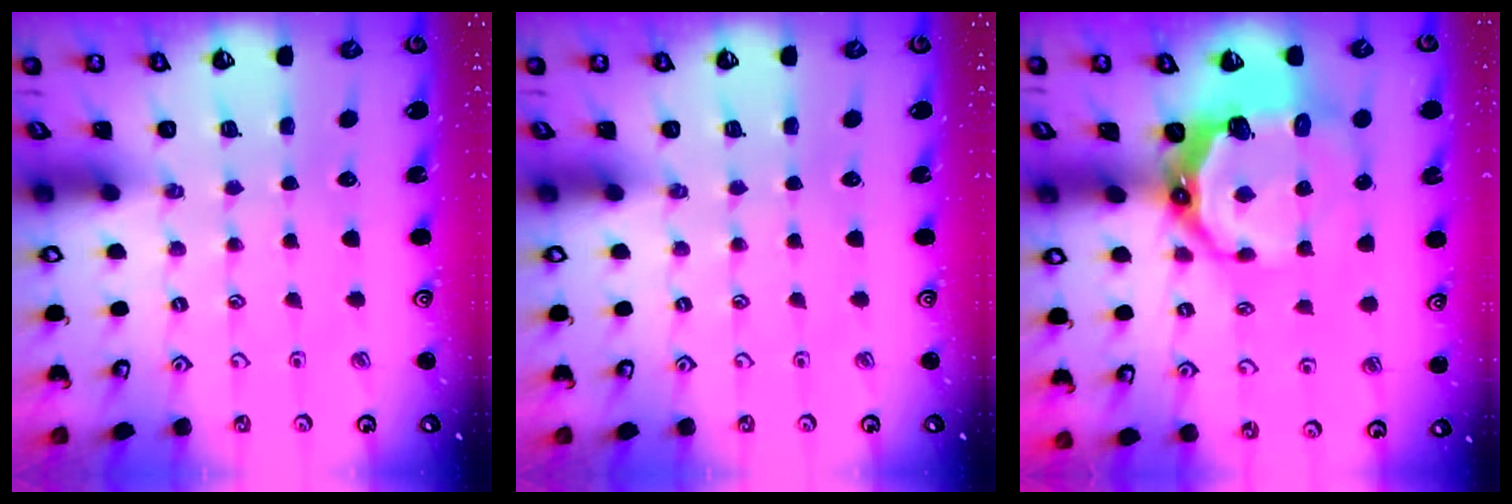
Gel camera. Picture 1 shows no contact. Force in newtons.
{"total": 0.0}
{"total": 11.6, "press": 10.5, "slide": 5.1}